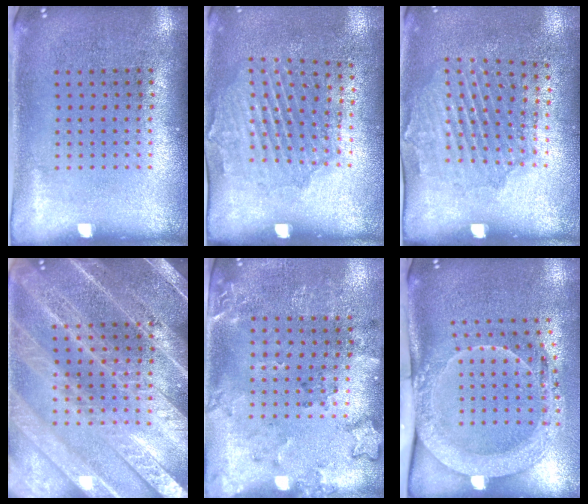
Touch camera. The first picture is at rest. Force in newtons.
{"total": 1.8, "press": 1.5, "slide": 0.9}
{"total": 1.7, "press": 1.4, "slide": 0.8}
{"total": 4.6, "press": 4.6, "slide": 0.5}
{"total": 1.9, "press": 1.5, "slide": 1.2}
{"total": 2.1, "press": 2.0, "slide": 0.5}